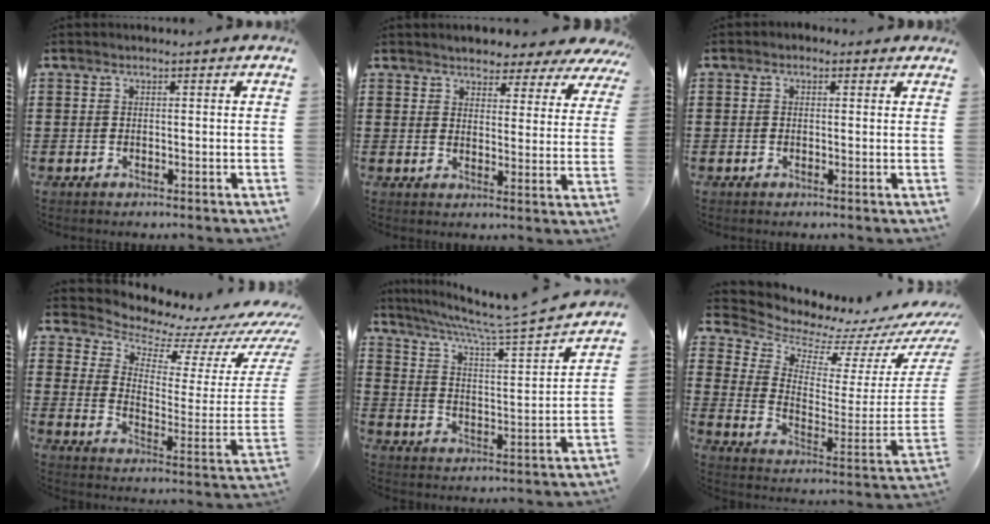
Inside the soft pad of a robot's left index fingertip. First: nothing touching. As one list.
[{"total": 3.4, "force": [3.4, 0.7, 0.1], "torque": [-0.022, -0.018, 0.057]}, {"total": 1.1, "force": [0.1, 1.0, 0.3], "torque": [-0.009, 0.006, 0.001]}, {"total": 5.6, "force": [5.3, 1.4, 1.1], "torque": [-0.044, -0.069, 0.085]}, {"total": 6.3, "force": [5.5, -0.9, 2.9], "torque": [-0.080, -0.047, 0.083]}, {"total": 3.4, "force": [3.2, 0.8, 0.7], "torque": [-0.024, -0.067, 0.047]}]